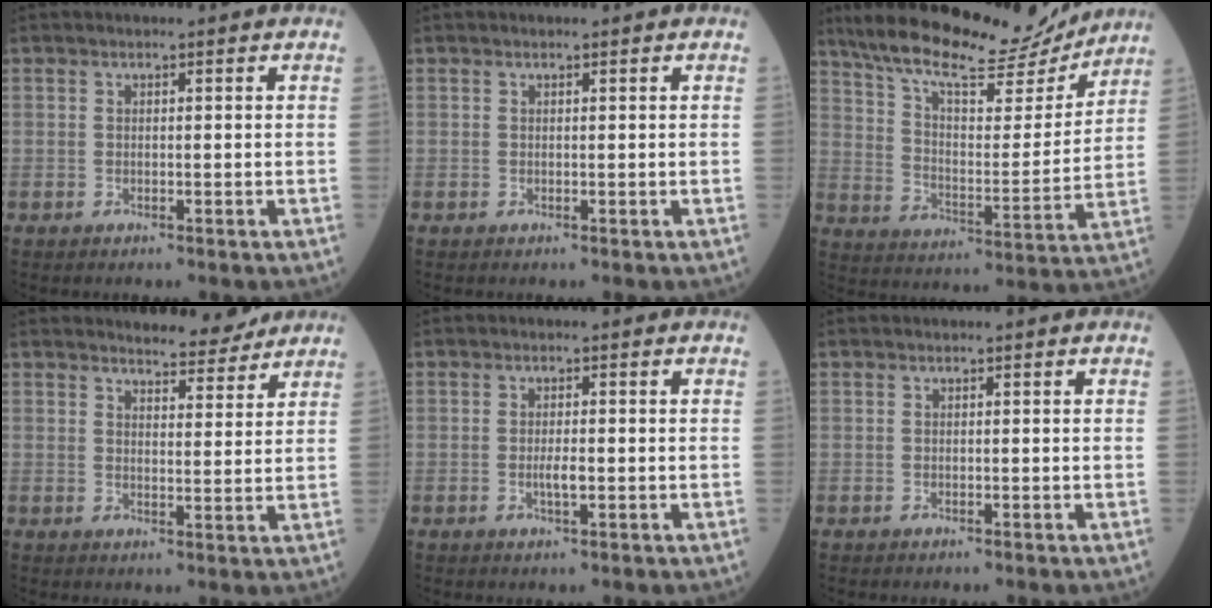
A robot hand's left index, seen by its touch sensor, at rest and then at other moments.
{"total": 0.0}
{"total": 20.4, "force": [17.5, 4.4, 9.5], "torque": [-0.163, 0.007, 0.270]}
{"total": 5.8, "force": [5.6, 1.1, 1.1], "torque": [-0.022, -0.006, 0.072]}
{"total": 2.0, "force": [-0.5, 0.4, 1.8], "torque": [-0.037, -0.001, -0.009]}
{"total": 0.0}